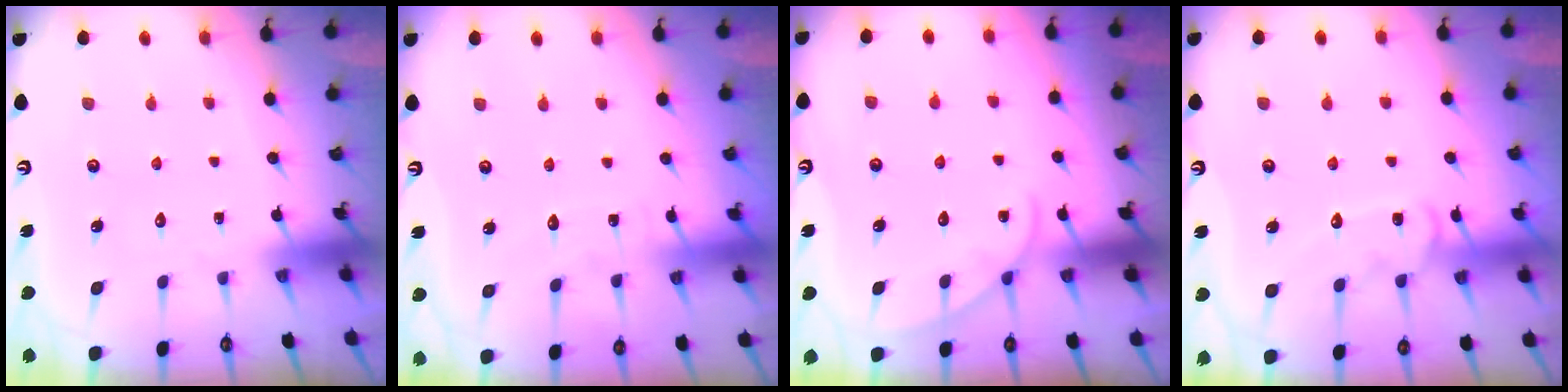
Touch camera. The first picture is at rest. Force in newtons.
{"total": 3.8, "press": 3.8, "slide": 0.1}
{"total": 3.1, "press": 3.1, "slide": 0.3}
{"total": 10.9, "press": 10.9, "slide": 0.8}